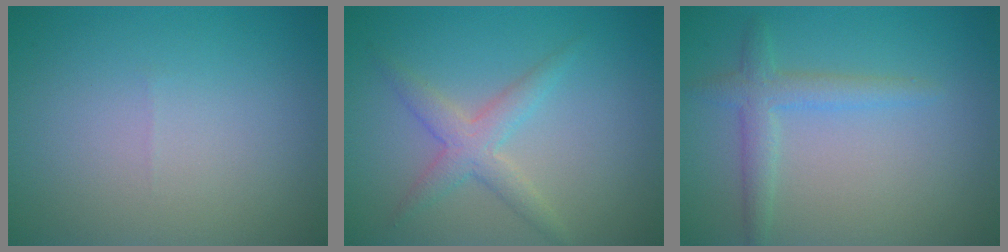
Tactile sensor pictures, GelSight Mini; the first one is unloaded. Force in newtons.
{"total": 2.8, "press": 2.8, "slide": 0.1}
{"total": 2.4, "press": 2.4, "slide": 0.1}